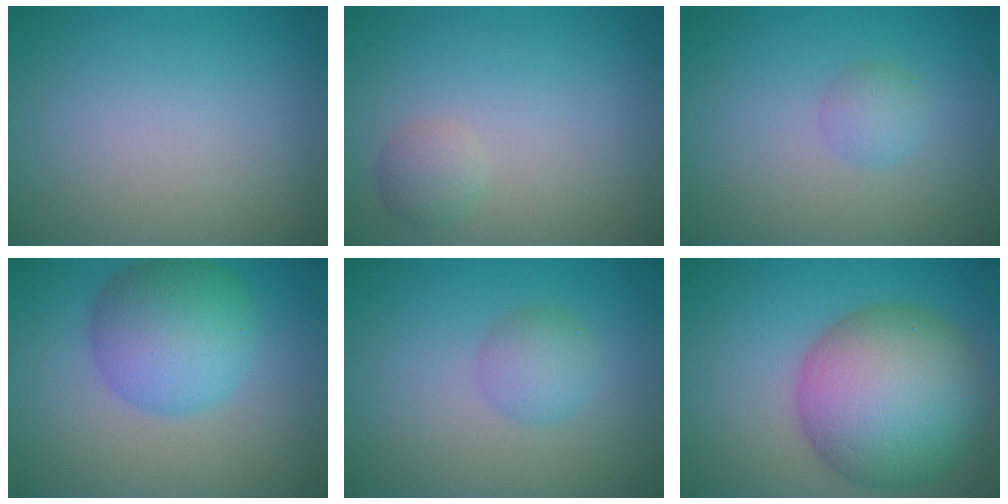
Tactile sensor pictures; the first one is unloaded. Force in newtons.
{"total": 1.6, "press": 1.6, "slide": 0.1}
{"total": 1.5, "press": 1.5, "slide": 0.1}
{"total": 6.8, "press": 6.8, "slide": 0.1}
{"total": 2.2, "press": 2.2, "slide": 0.1}
{"total": 12.1, "press": 12.1, "slide": 0.5}